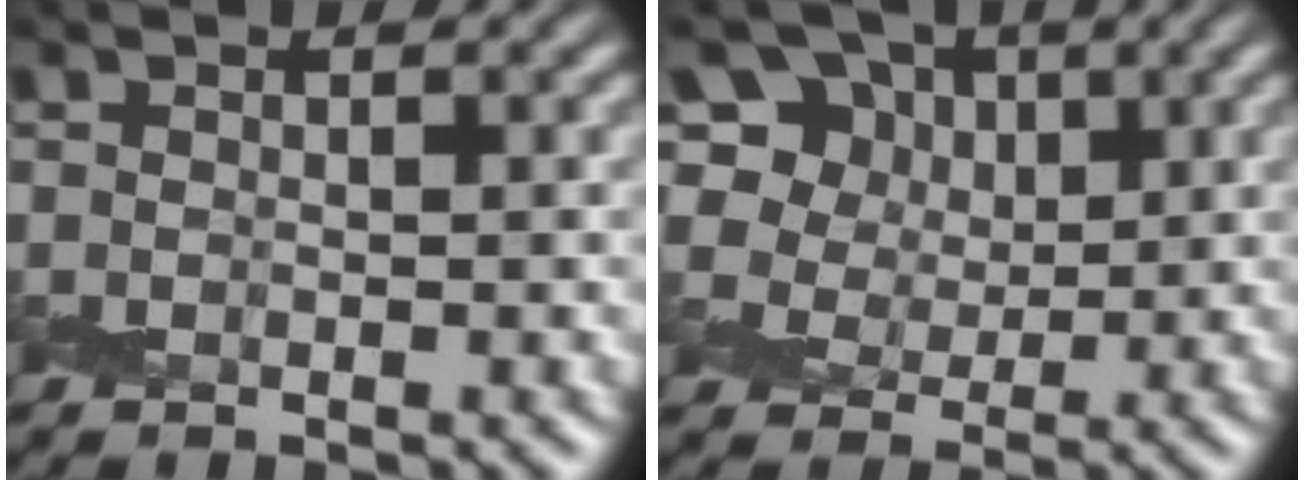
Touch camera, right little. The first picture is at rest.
{"total": 10.2, "force": [5.4, 6.9, 5.3], "torque": [-0.096, 0.026, 0.081]}